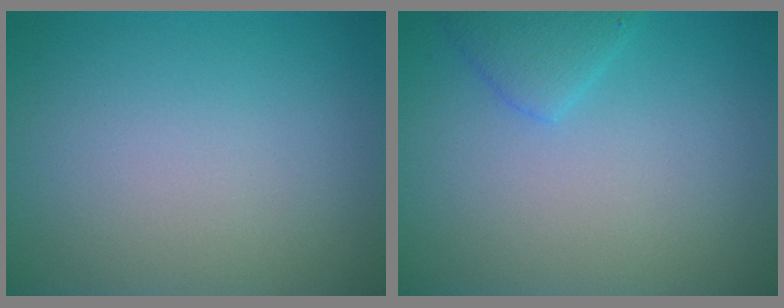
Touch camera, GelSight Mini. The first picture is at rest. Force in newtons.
{"total": 2.1, "press": 2.1, "slide": 0.1}